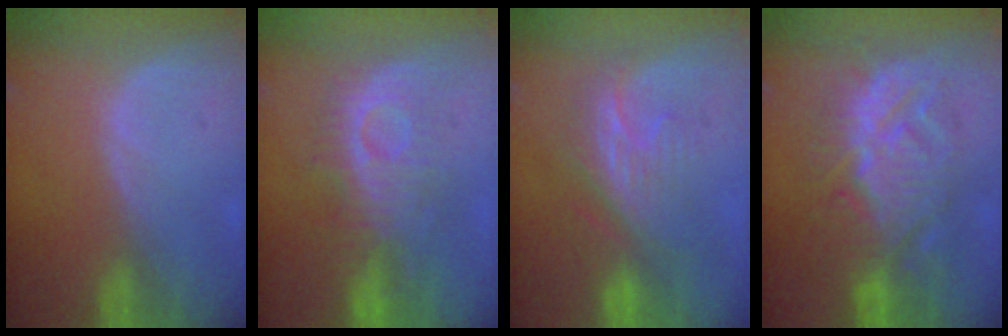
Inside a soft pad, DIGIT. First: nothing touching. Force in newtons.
{"total": 8.9, "press": 8.9, "slide": 0.6}
{"total": 7.8, "press": 7.6, "slide": 1.4}
{"total": 11.0, "press": 10.9, "slide": 0.8}